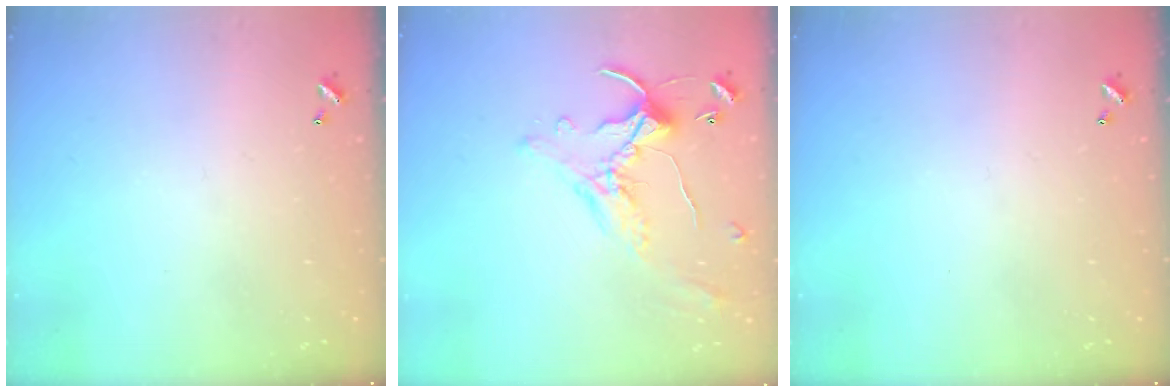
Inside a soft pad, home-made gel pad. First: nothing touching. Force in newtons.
{"total": 1.6, "press": 1.2, "slide": 1.0}
{"total": 0.0}